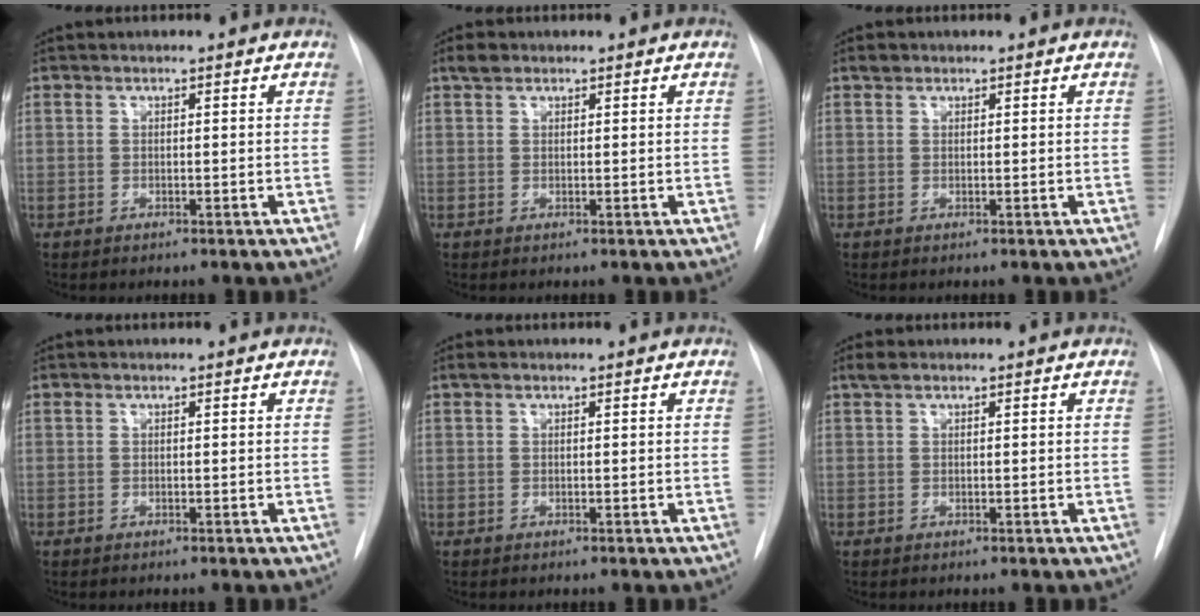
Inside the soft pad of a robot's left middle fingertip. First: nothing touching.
{"total": 1.7, "force": [1.2, 1.0, 0.7], "torque": [-0.014, 0.011, 0.020]}
{"total": 1.0, "force": [0.7, 0.6, 0.2], "torque": [-0.004, 0.009, 0.010]}
{"total": 0.0}
{"total": 0.6, "force": [0.4, 0.2, 0.4], "torque": [-0.011, 0.012, 0.006]}
{"total": 1.3, "force": [1.0, 0.5, 0.8], "torque": [-0.017, 0.015, 0.018]}